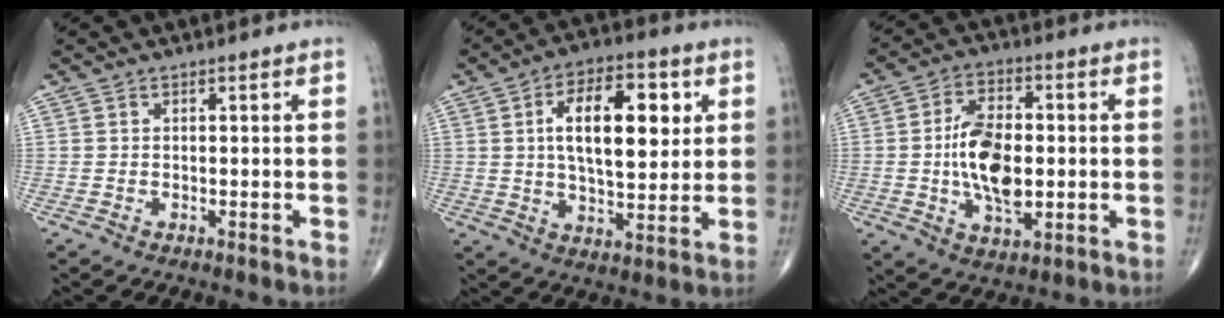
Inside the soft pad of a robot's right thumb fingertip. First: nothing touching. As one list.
[{"total": 15.7, "force": [3.7, 7.4, 13.3], "torque": [-0.189, -0.005, 0.060]}, {"total": 13.0, "force": [-0.6, 7.0, 10.9], "torque": [-0.184, 0.003, -0.008]}]